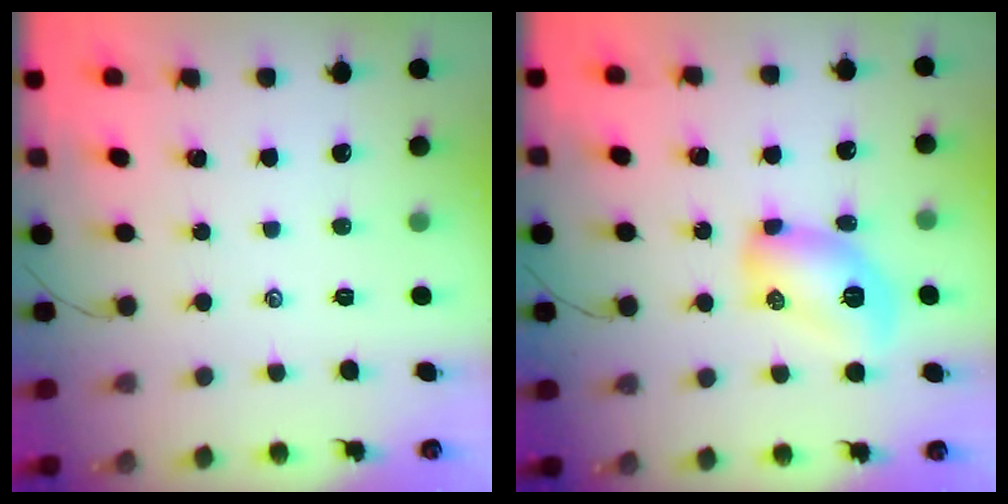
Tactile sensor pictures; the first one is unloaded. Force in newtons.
{"total": 10.0, "press": 10.0, "slide": 1.1}